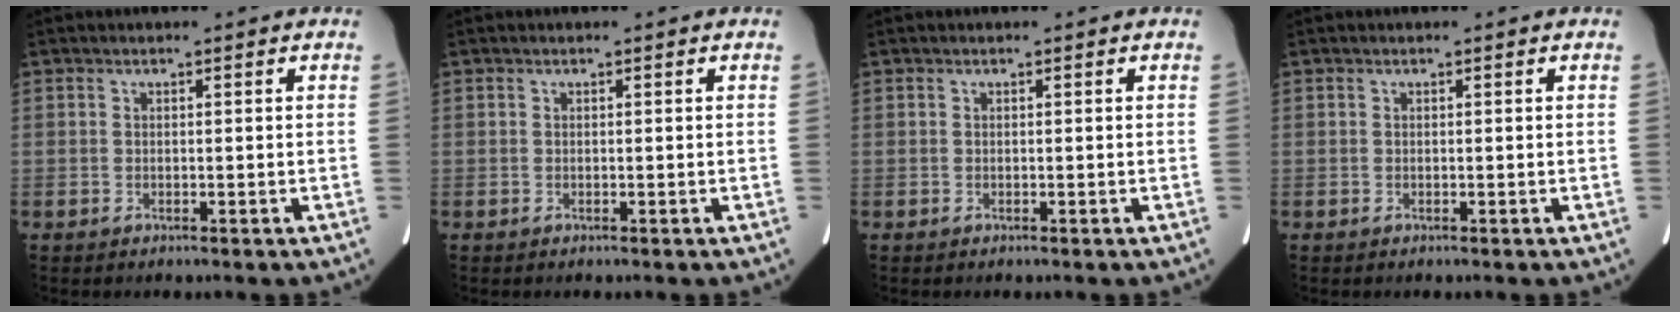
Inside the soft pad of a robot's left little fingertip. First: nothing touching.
{"total": 0.0}
{"total": 0.0}
{"total": 0.0}